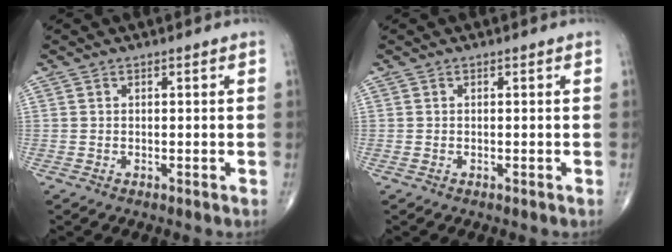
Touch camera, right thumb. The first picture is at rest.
{"total": 0.0}